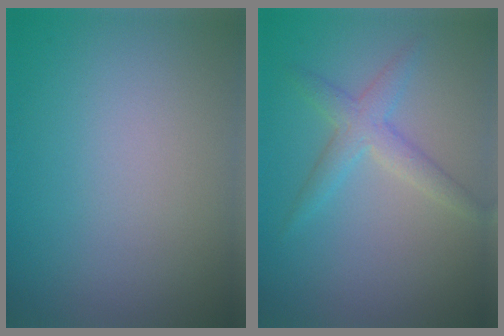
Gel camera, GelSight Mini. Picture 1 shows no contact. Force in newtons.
{"total": 2.5, "press": 2.5, "slide": 0.2}